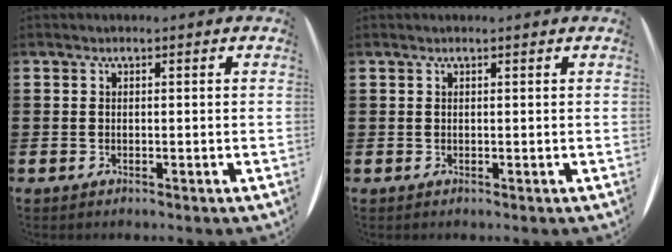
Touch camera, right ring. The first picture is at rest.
{"total": 0.0}